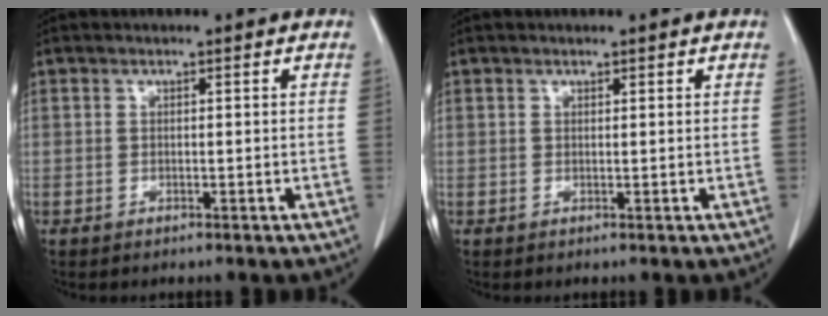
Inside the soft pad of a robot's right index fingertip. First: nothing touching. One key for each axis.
{"total": 0.0}